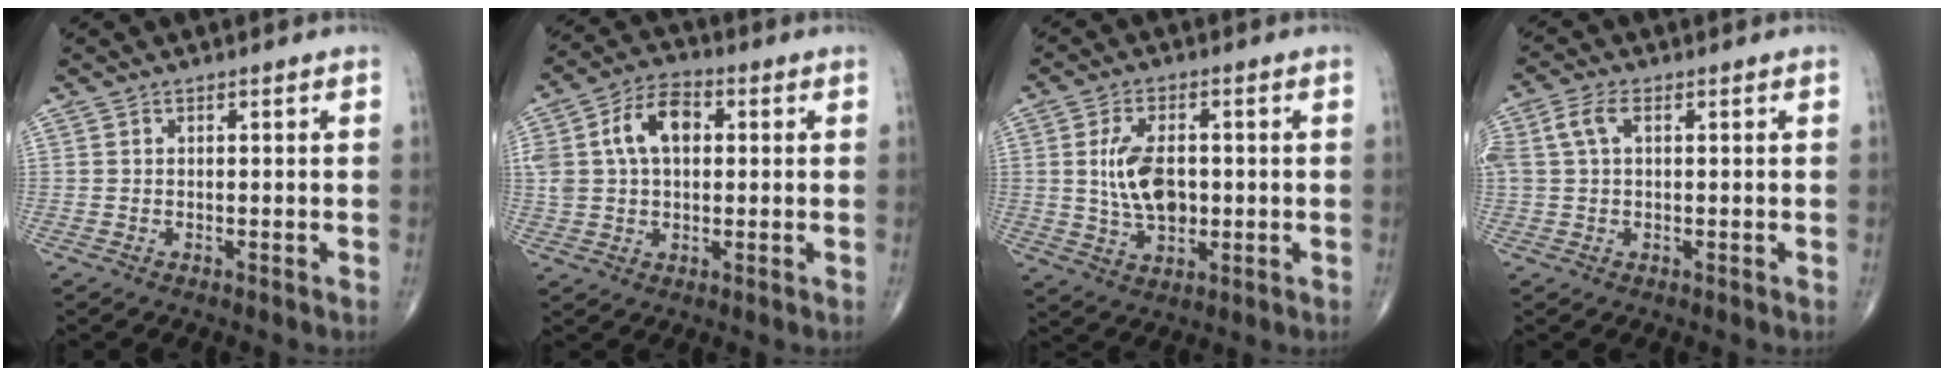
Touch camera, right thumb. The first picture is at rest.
{"total": 11.2, "force": [2.3, 7.2, 8.3], "torque": [-0.145, 0.021, 0.038]}
{"total": 9.2, "force": [0.5, 5.3, 7.5], "torque": [-0.127, -0.002, 0.015]}
{"total": 4.8, "force": [1.3, 2.6, 3.8], "torque": [-0.103, 0.020, 0.027]}